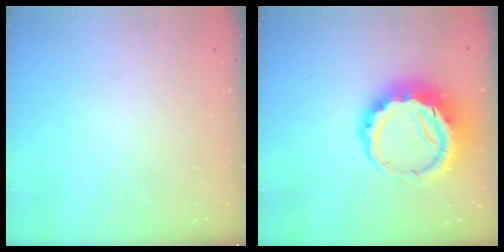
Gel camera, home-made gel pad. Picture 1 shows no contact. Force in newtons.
{"total": 13.1, "press": 12.8, "slide": 2.8}